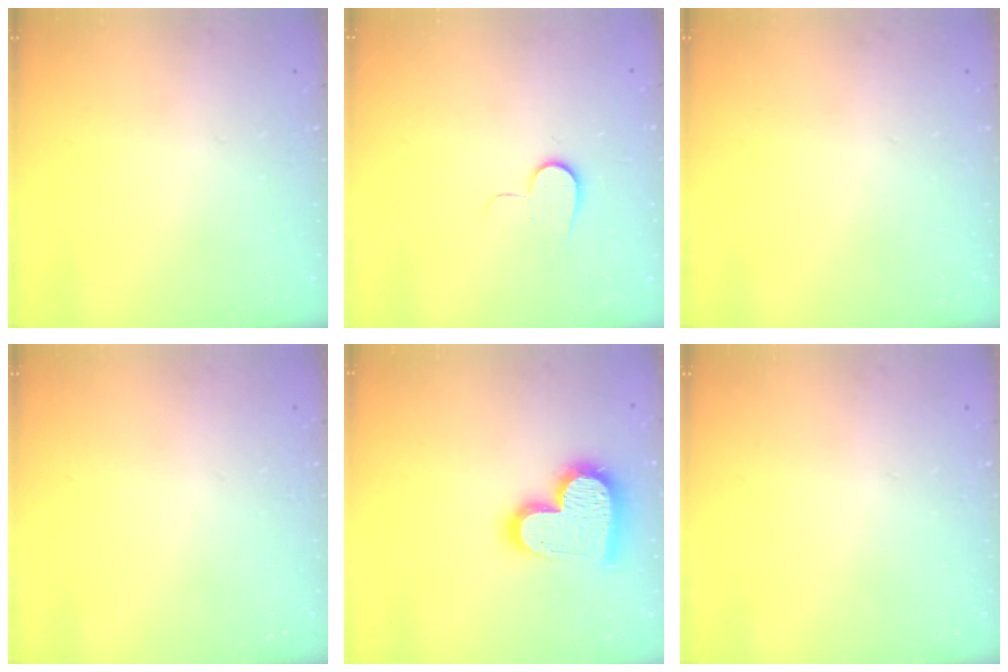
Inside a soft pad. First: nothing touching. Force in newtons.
{"total": 7.0, "press": 7.0, "slide": 0.6}
{"total": 0.0}
{"total": 0.0}
{"total": 17.9, "press": 17.8, "slide": 1.3}
{"total": 0.0}